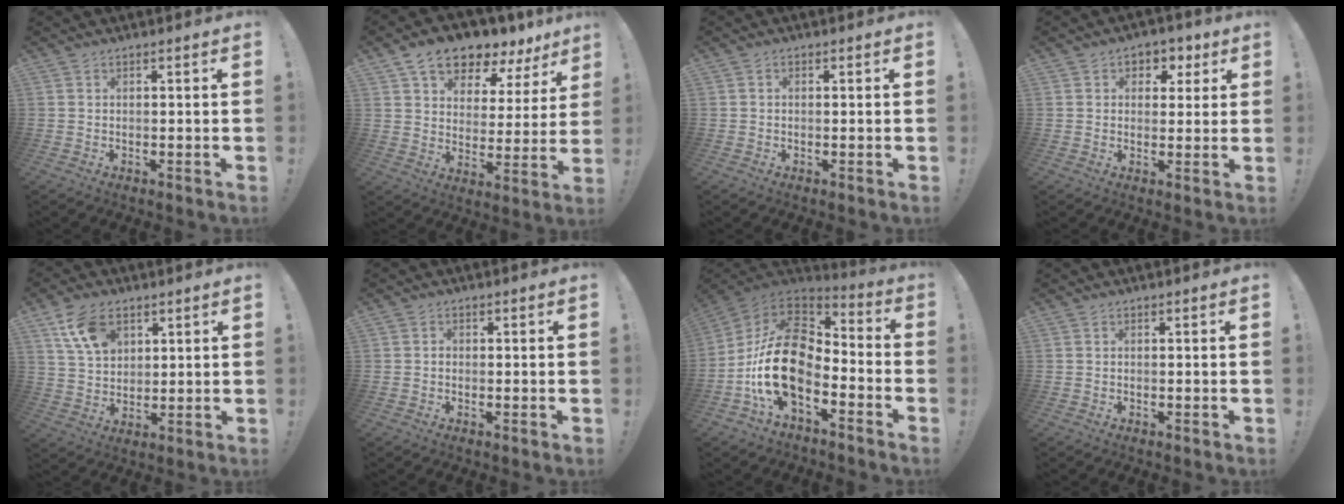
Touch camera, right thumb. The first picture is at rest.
{"total": 11.1, "force": [8.8, 5.3, 4.3], "torque": [-0.073, -0.068, 0.158]}
{"total": 0.6, "force": [-0.3, 0.4, 0.3], "torque": [-0.012, 0.004, -0.005]}
{"total": 4.8, "force": [1.6, 4.3, 1.4], "torque": [-0.007, -0.008, 0.027]}
{"total": 11.3, "force": [5.8, 7.5, 6.2], "torque": [-0.099, -0.018, 0.113]}
{"total": 1.0, "force": [-0.6, 0.7, 0.2], "torque": [-0.003, 0.004, -0.011]}
{"total": 20.2, "force": [-4.7, 11.5, 15.8], "torque": [-0.304, 0.026, -0.076]}
{"total": 0.0}